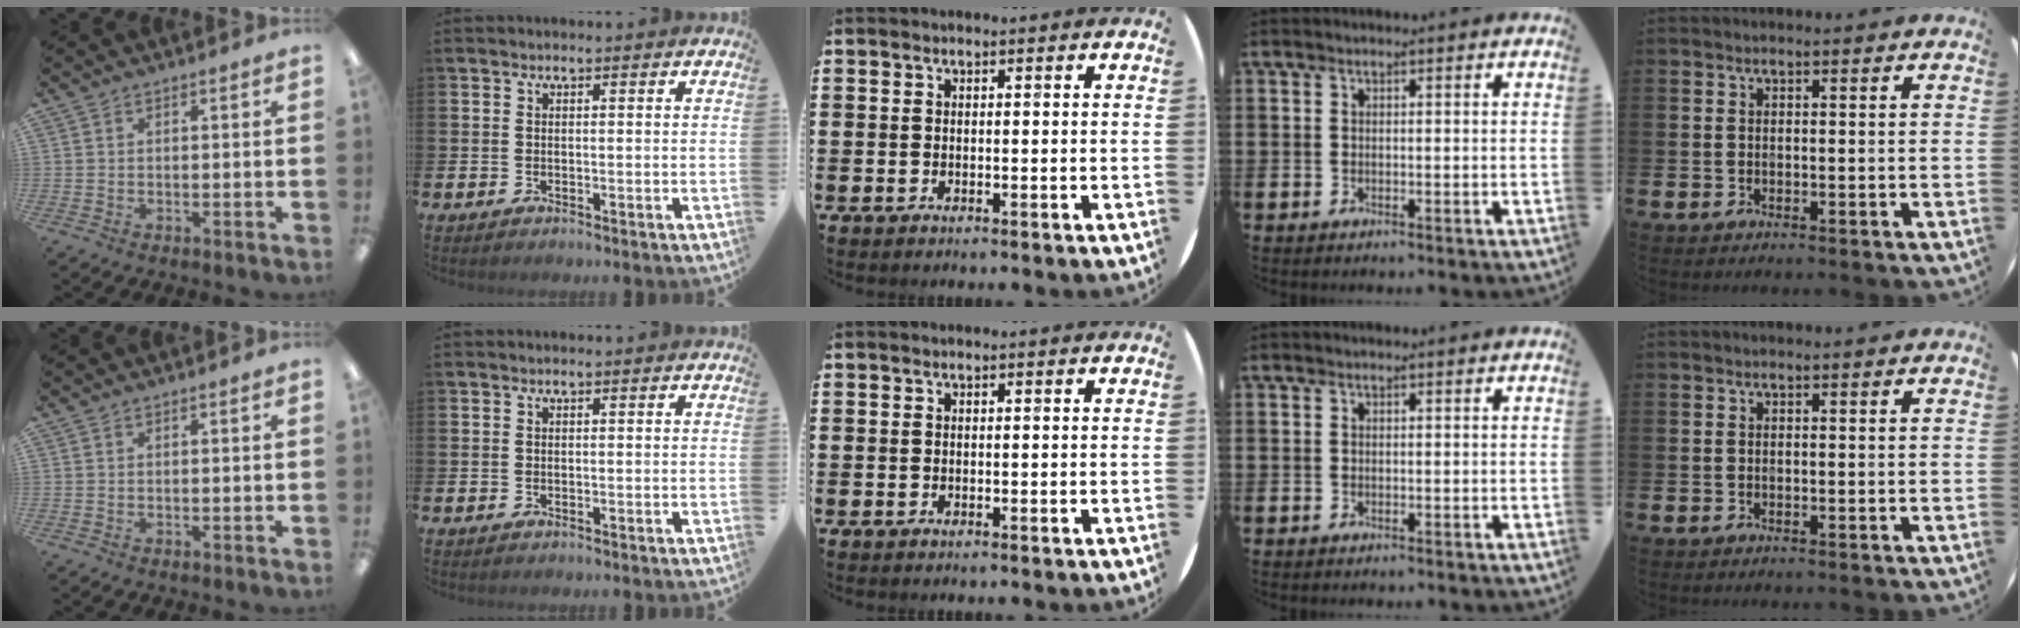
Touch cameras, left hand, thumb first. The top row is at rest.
{}